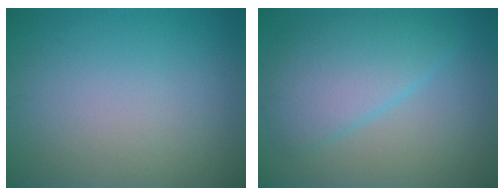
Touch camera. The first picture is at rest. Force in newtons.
{"total": 5.4, "press": 5.4, "slide": 0.3}